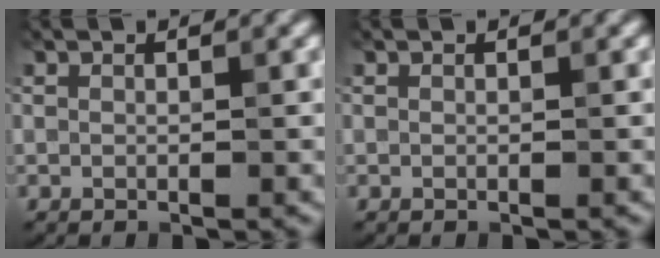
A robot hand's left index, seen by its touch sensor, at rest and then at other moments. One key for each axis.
{"total": 0.0}